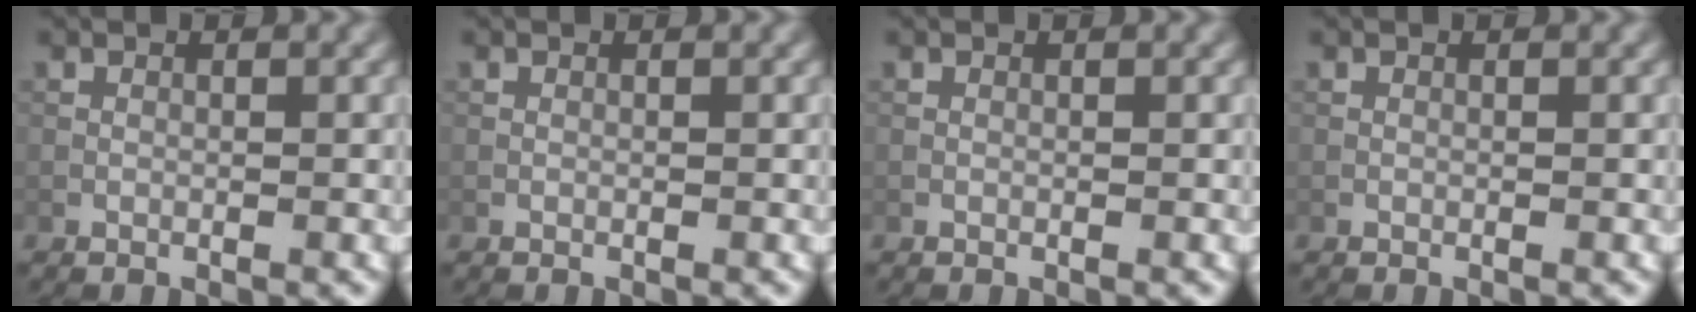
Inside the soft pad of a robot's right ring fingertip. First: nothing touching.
{"total": 0.0}
{"total": 0.0}
{"total": 0.0}